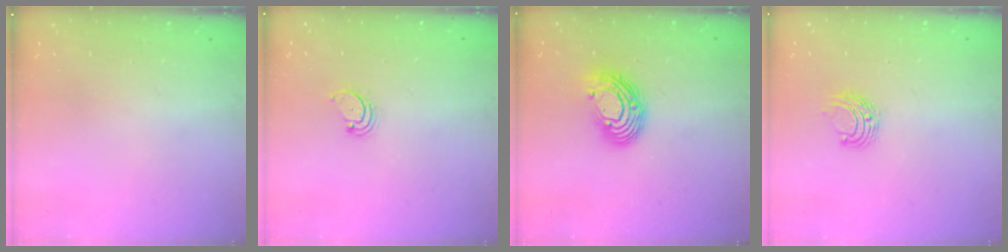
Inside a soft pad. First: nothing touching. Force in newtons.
{"total": 2.6, "press": 2.5, "slide": 0.3}
{"total": 11.9, "press": 11.9, "slide": 1.0}
{"total": 6.4, "press": 6.3, "slide": 0.7}